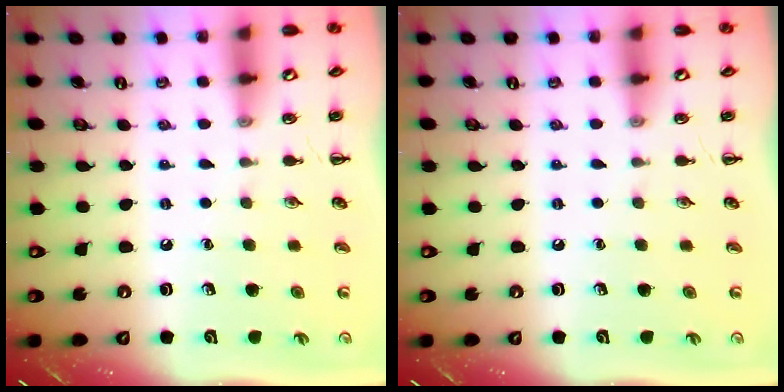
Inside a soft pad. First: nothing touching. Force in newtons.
{"total": 0.0}